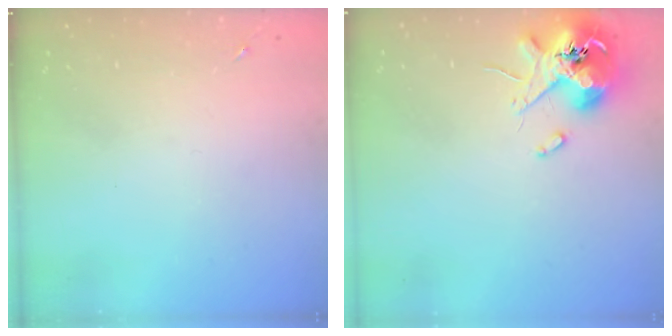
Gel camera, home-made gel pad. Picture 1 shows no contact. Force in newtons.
{"total": 11.5, "press": 11.3, "slide": 1.8}